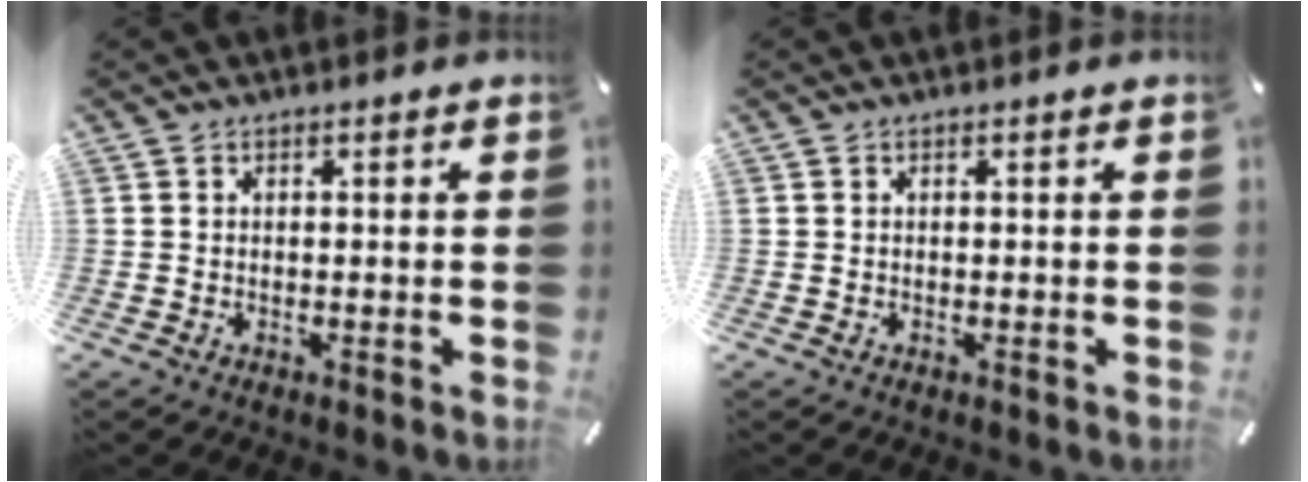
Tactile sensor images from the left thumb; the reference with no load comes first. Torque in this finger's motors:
{"motor_torque": [0.01, 0.04, 0.02, 0.00, -0.01]}